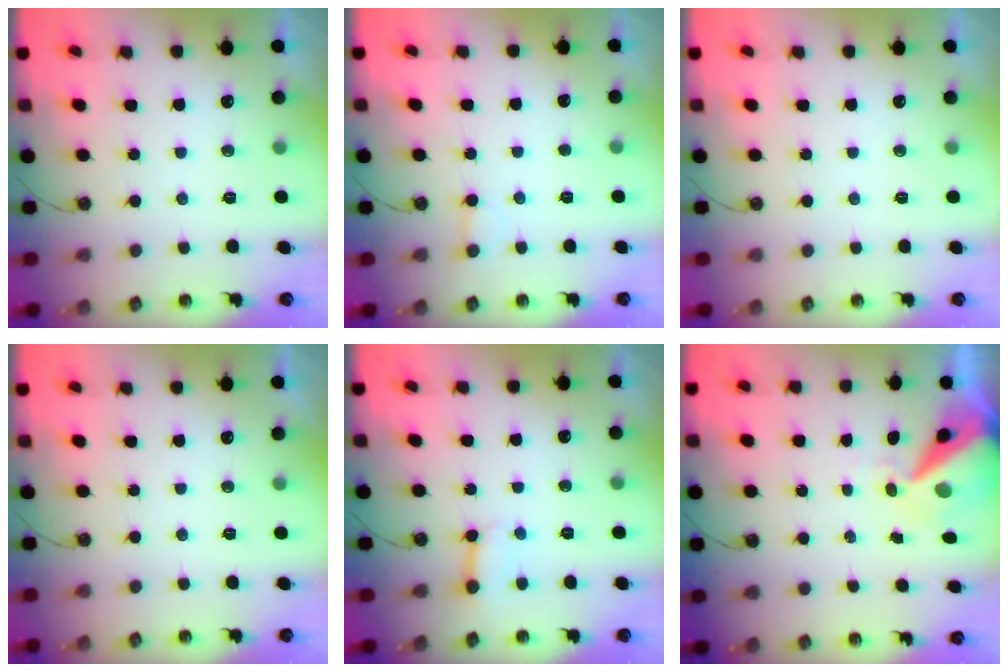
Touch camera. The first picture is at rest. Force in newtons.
{"total": 2.3, "press": 2.3, "slide": 0.2}
{"total": 0.0}
{"total": 0.0}
{"total": 3.6, "press": 3.6, "slide": 0.1}
{"total": 11.9, "press": 11.8, "slide": 1.5}